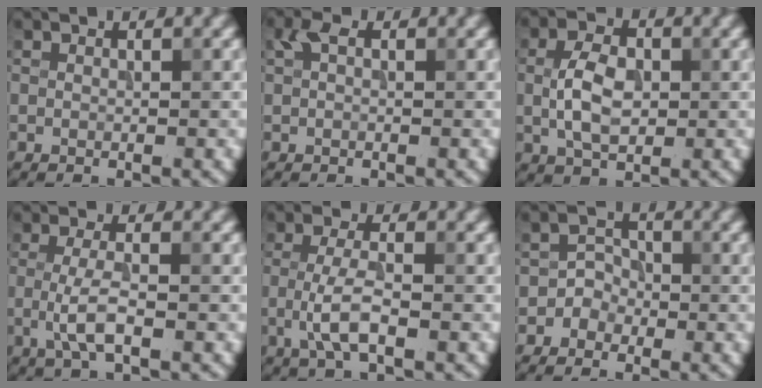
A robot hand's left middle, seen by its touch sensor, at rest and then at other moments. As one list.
[{"total": 1.5, "force": [0.6, 0.8, 1.0], "torque": [-0.021, 0.007, 0.007]}, {"total": 4.4, "force": [0.0, 2.8, 3.5], "torque": [-0.072, 0.003, -0.002]}, {"total": 3.1, "force": [-0.7, 0.8, 2.9], "torque": [-0.063, -0.003, -0.020]}, {"total": 3.4, "force": [-1.0, 1.0, 3.1], "torque": [-0.069, 0.001, -0.027]}, {"total": 1.7, "force": [-0.8, 1.5, 0.3], "torque": [0.014, 0.010, -0.021]}]